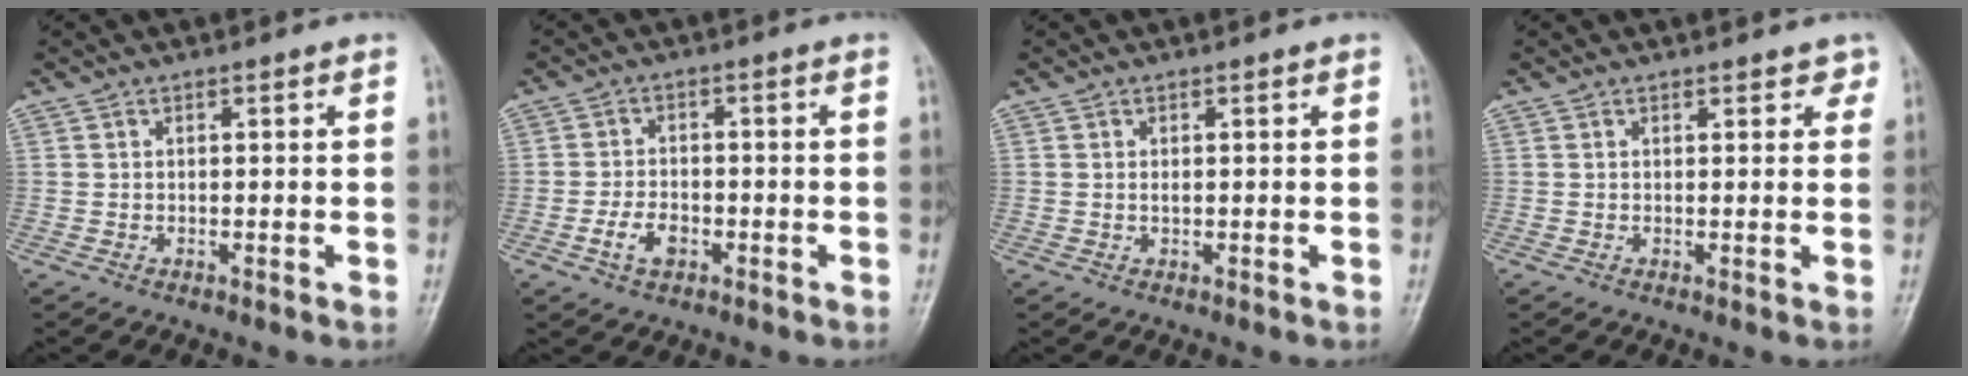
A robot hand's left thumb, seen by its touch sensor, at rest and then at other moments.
{"total": 4.5, "force": [-1.9, 3.0, 2.9], "torque": [-0.051, 0.014, -0.035]}
{"total": 0.7, "force": [0.2, 0.4, 0.6], "torque": [-0.011, 0.000, 0.003]}
{"total": 2.0, "force": [1.5, 1.1, 0.8], "torque": [0.010, -0.005, 0.011]}